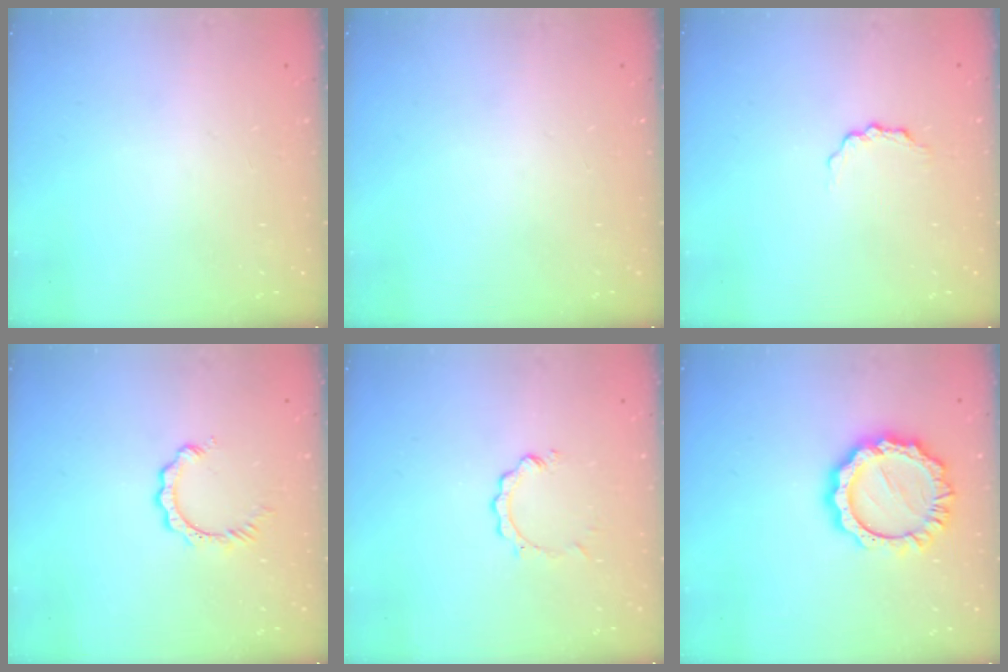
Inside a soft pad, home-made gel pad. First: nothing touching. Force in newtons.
{"total": 0.0}
{"total": 3.2, "press": 3.2, "slide": 0.5}
{"total": 2.8, "press": 2.8, "slide": 0.5}
{"total": 2.1, "press": 2.1, "slide": 0.2}
{"total": 13.2, "press": 13.1, "slide": 1.1}